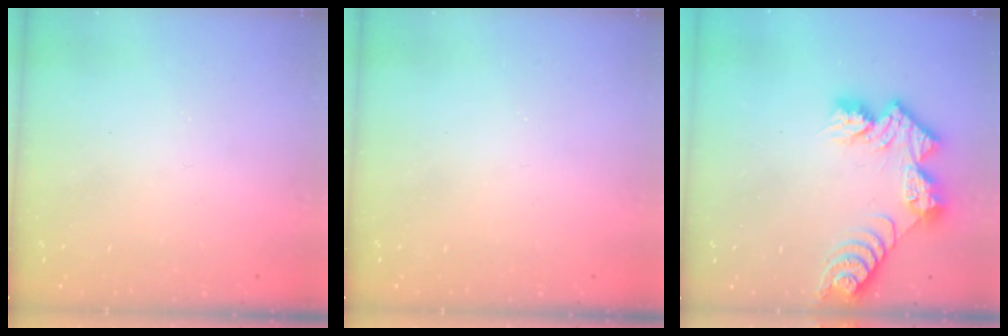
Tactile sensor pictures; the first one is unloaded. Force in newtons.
{"total": 0.0}
{"total": 11.0, "press": 11.0, "slide": 0.8}